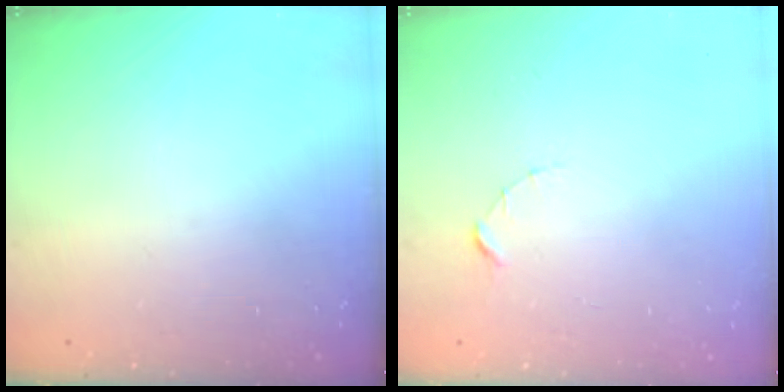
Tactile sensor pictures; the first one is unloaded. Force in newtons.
{"total": 1.5, "press": 1.5, "slide": 0.2}